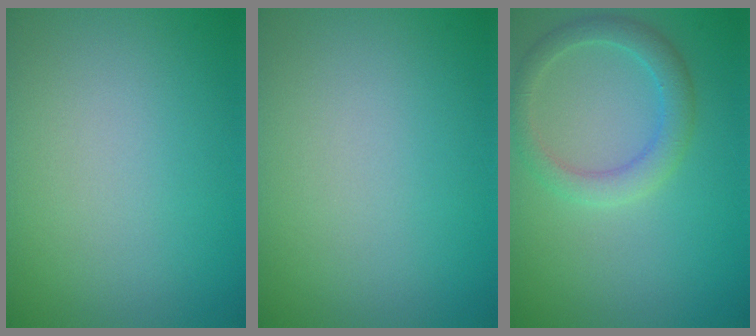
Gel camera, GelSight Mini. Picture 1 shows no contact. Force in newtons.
{"total": 0.0}
{"total": 2.9, "press": 2.9, "slide": 0.1}